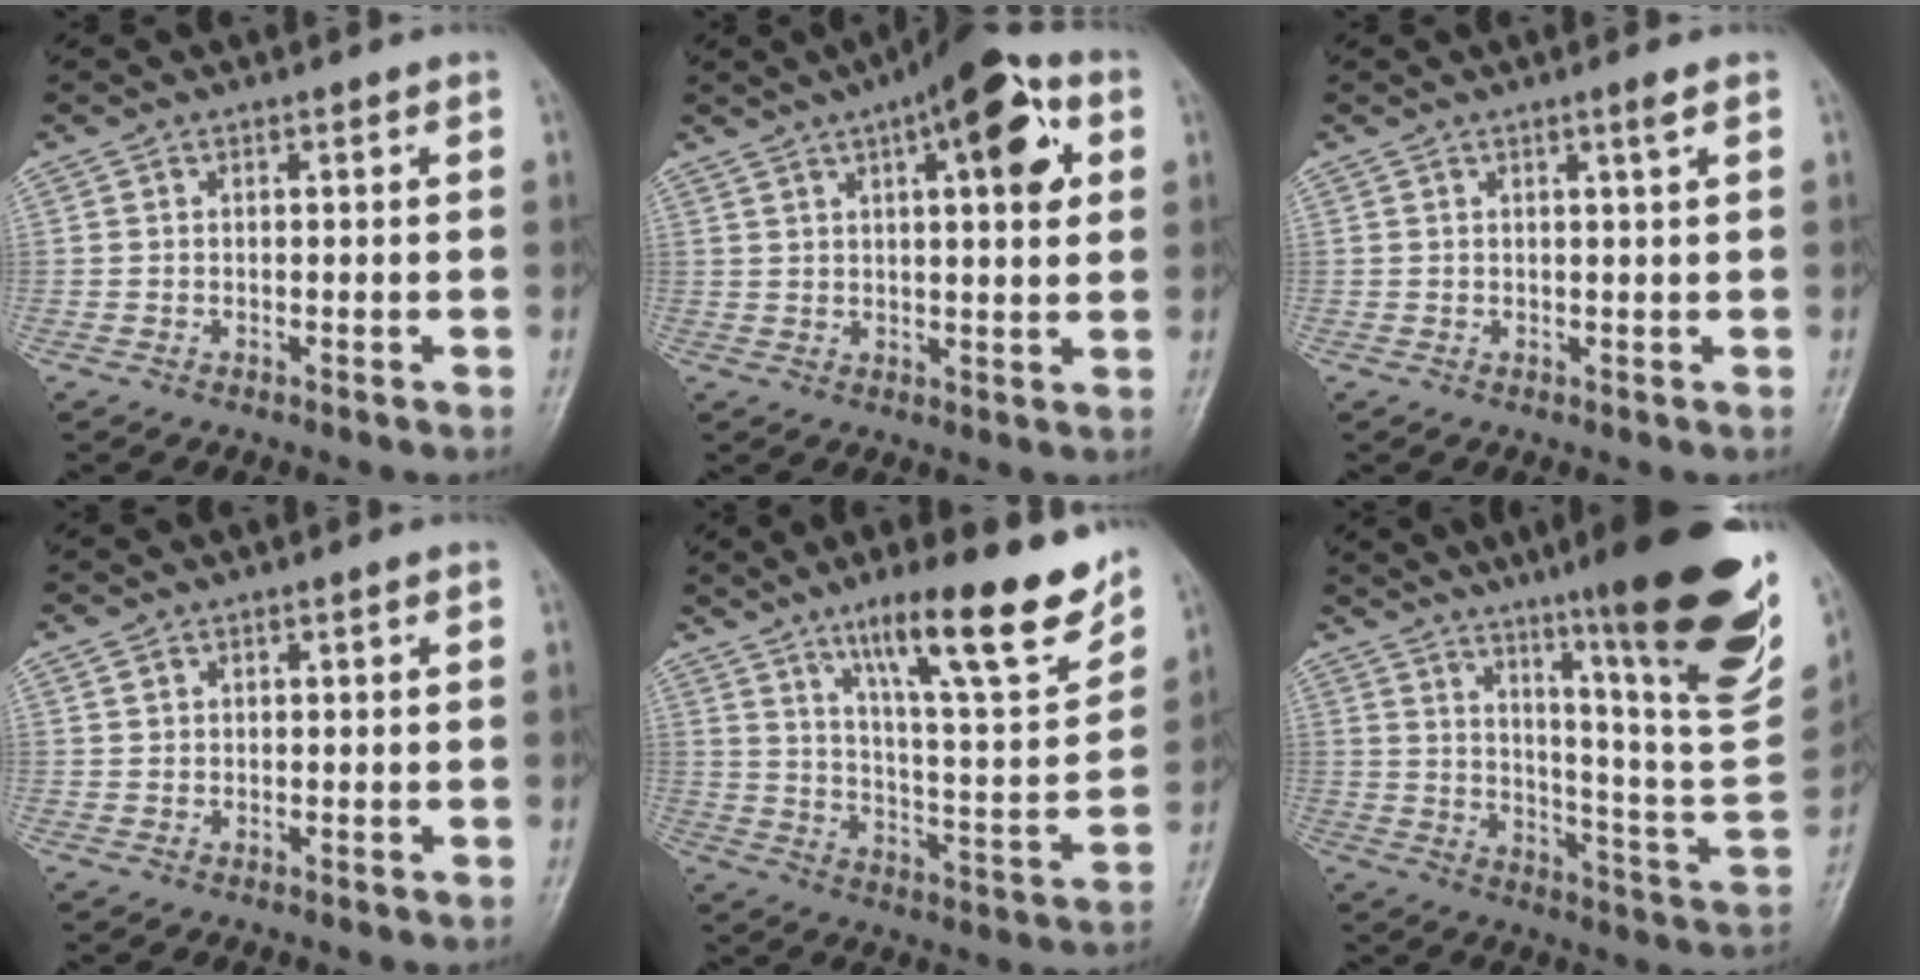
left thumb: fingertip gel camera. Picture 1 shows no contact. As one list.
[{"total": 13.2, "force": [5.3, 4.4, 11.2], "torque": [-0.132, 0.002, 0.067]}, {"total": 1.3, "force": [0.7, -0.5, 1.0], "torque": [-0.021, -0.008, 0.015]}, {"total": 1.0, "force": [0.5, 0.8, 0.3], "torque": [-0.003, 0.005, 0.013]}, {"total": 19.2, "force": [13.0, 3.1, 13.8], "torque": [-0.188, -0.071, 0.209]}, {"total": 29.5, "force": [18.2, 3.1, 23.0], "torque": [-0.294, -0.088, 0.270]}]